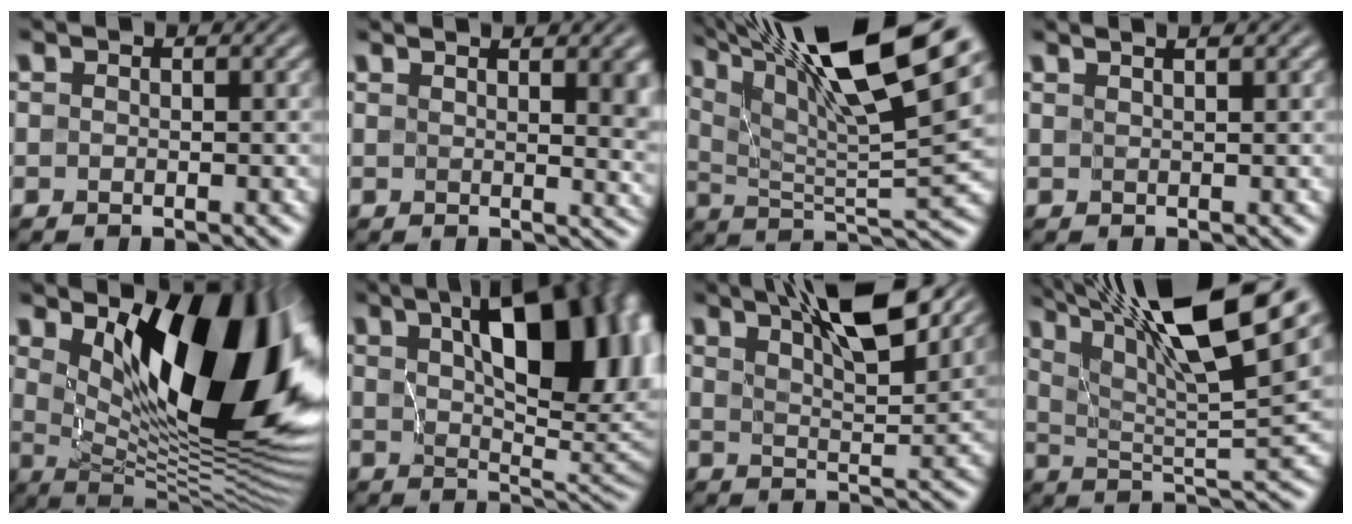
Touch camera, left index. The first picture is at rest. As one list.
[{"total": 5.2, "force": [2.0, 1.8, 4.4], "torque": [-0.024, 0.007, 0.028]}, {"total": 15.7, "force": [9.5, 3.2, 12.0], "torque": [-0.203, 0.024, 0.155]}, {"total": 2.1, "force": [1.5, 0.5, 1.3], "torque": [-0.012, 0.007, -0.003]}, {"total": 14.6, "force": [4.2, 6.1, 12.6], "torque": [-0.162, -0.006, 0.067]}, {"total": 13.3, "force": [4.1, 5.9, 11.1], "torque": [-0.138, 0.023, 0.059]}, {"total": 8.7, "force": [5.6, 2.1, 6.3], "torque": [-0.091, 0.022, 0.079]}, {"total": 14.3, "force": [8.7, 2.8, 10.9], "torque": [-0.188, 0.019, 0.151]}]